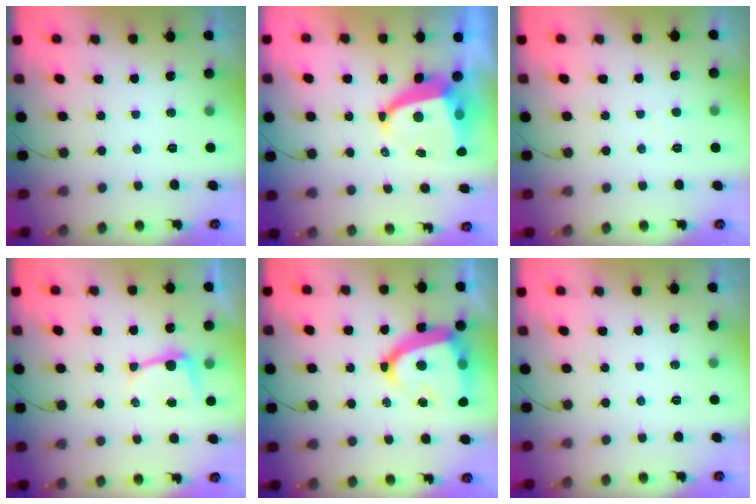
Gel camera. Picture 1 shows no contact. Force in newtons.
{"total": 9.1, "press": 9.0, "slide": 1.3}
{"total": 2.0, "press": 2.0, "slide": 0.1}
{"total": 5.2, "press": 5.2, "slide": 0.7}
{"total": 17.3, "press": 17.2, "slide": 1.6}
{"total": 0.0}